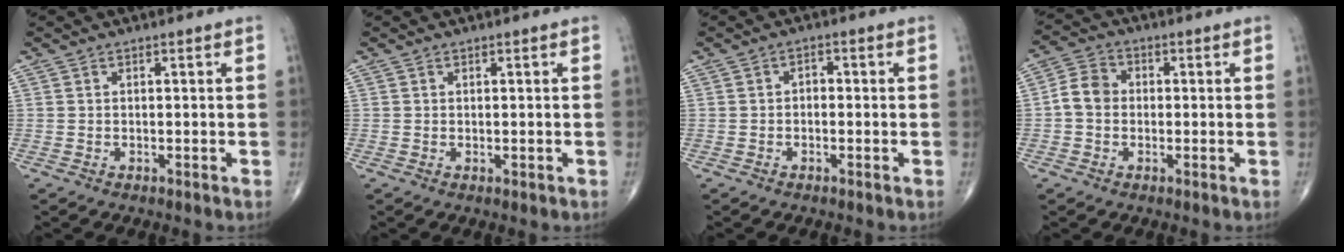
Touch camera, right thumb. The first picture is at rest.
{"total": 0.0}
{"total": 1.7, "force": [-0.3, 1.2, 1.1], "torque": [-0.010, 0.008, -0.010]}
{"total": 5.3, "force": [-0.4, 4.4, 3.0], "torque": [-0.047, 0.018, -0.018]}